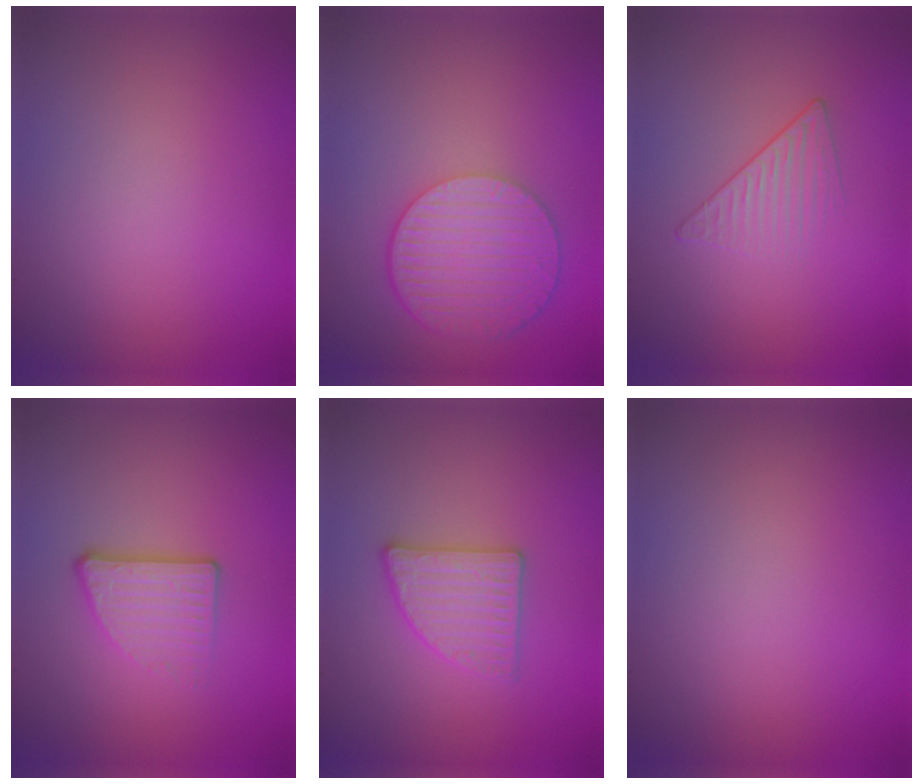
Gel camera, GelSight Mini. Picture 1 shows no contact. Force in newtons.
{"total": 6.1, "press": 4.5, "slide": 4.0}
{"total": 1.6, "press": 1.0, "slide": 1.2}
{"total": 3.4, "press": 2.2, "slide": 2.6}
{"total": 3.0, "press": 3.0, "slide": 0.6}
{"total": 0.0}